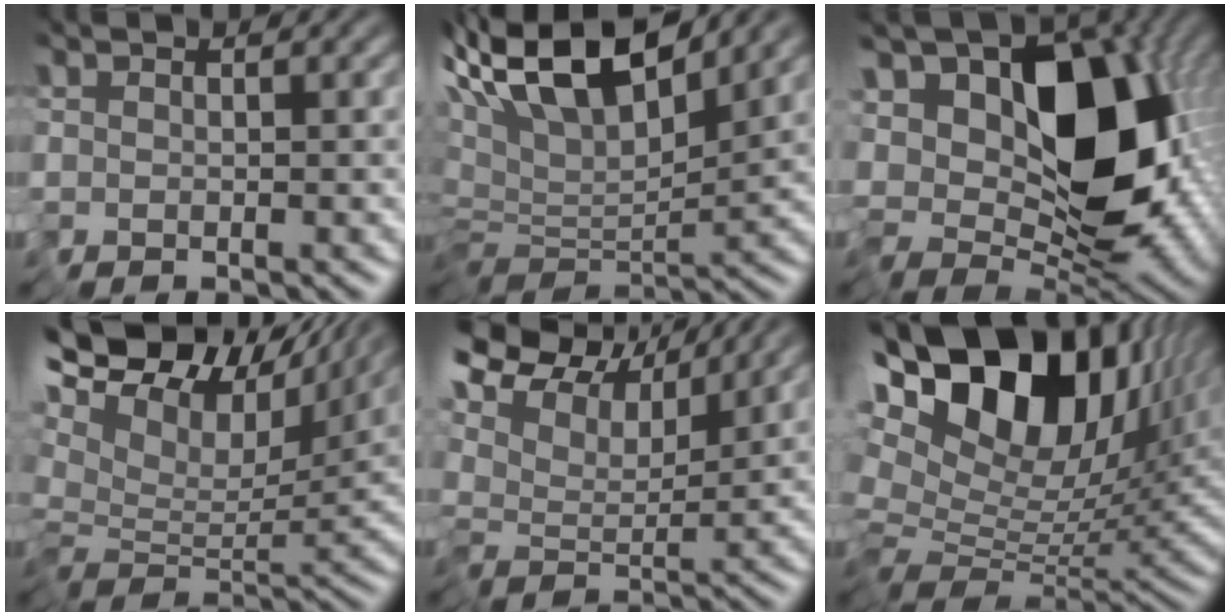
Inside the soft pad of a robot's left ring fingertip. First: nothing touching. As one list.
[{"total": 12.1, "force": [6.9, 3.4, 9.3], "torque": [-0.201, 0.028, 0.123]}, {"total": 15.2, "force": [3.4, 8.7, 12.0], "torque": [-0.179, 0.020, 0.055]}, {"total": 12.8, "force": [8.6, 5.4, 7.7], "torque": [-0.174, 0.038, 0.138]}, {"total": 8.7, "force": [6.2, 4.4, 4.3], "torque": [-0.121, 0.019, 0.092]}, {"total": 18.3, "force": [9.2, 9.7, 12.5], "torque": [-0.236, 0.049, 0.158]}]